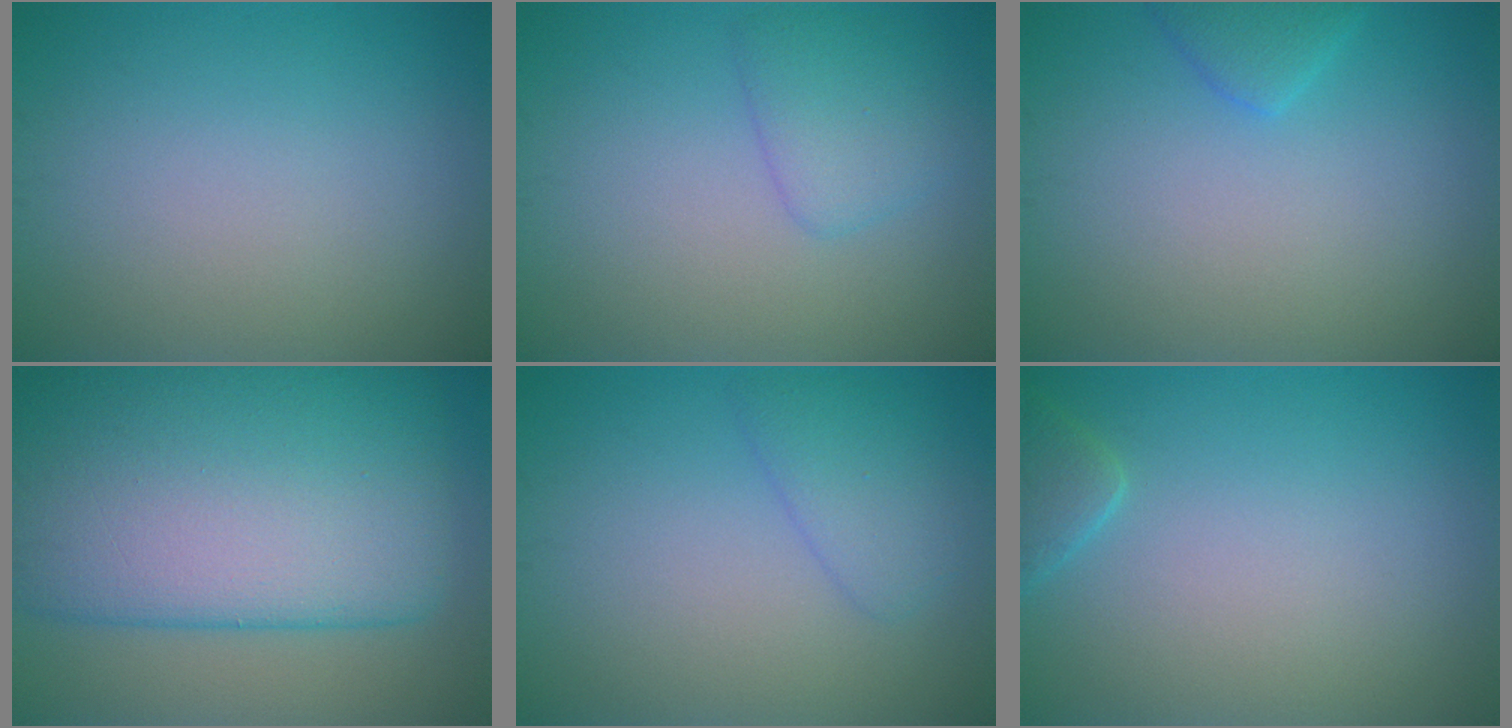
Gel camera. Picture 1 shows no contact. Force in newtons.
{"total": 2.6, "press": 2.6, "slide": 0.0}
{"total": 1.7, "press": 1.7, "slide": 0.2}
{"total": 16.4, "press": 16.4, "slide": 0.6}
{"total": 2.4, "press": 2.4, "slide": 0.1}
{"total": 1.9, "press": 1.9, "slide": 0.2}